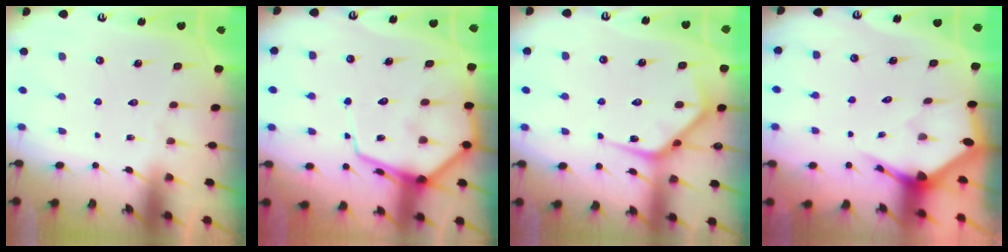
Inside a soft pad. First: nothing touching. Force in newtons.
{"total": 13.0, "press": 12.9, "slide": 1.2}
{"total": 9.8, "press": 9.8, "slide": 0.5}
{"total": 2.9, "press": 2.9, "slide": 0.1}